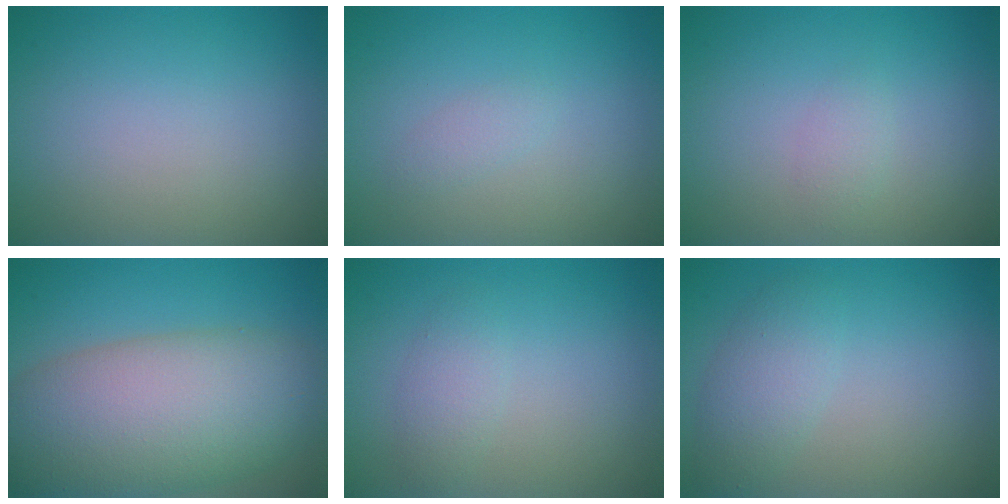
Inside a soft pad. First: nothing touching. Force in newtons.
{"total": 0.9, "press": 0.9, "slide": 0.0}
{"total": 1.0, "press": 1.0, "slide": 0.1}
{"total": 11.7, "press": 11.7, "slide": 0.3}
{"total": 1.6, "press": 1.6, "slide": 0.0}
{"total": 2.6, "press": 2.6, "slide": 0.2}